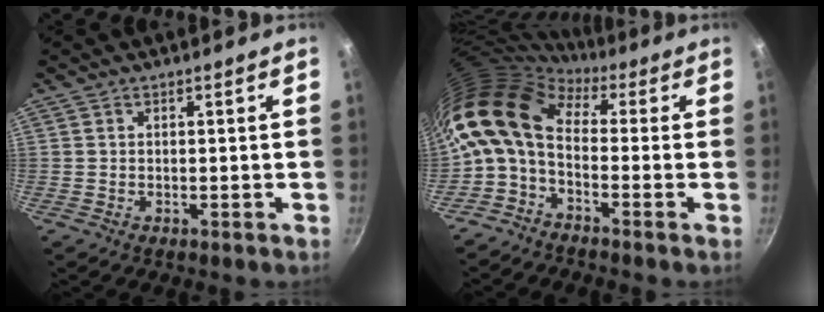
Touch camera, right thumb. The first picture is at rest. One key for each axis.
{"total": 13.1, "fx": 0.4, "fy": 8.0, "fz": 10.4, "tx": -0.203, "ty": 0.025, "tz": -0.014}